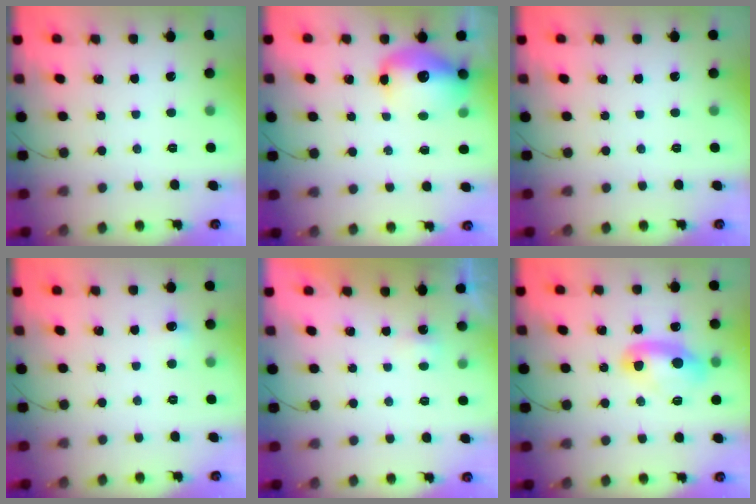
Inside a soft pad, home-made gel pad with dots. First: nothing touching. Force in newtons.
{"total": 12.2, "press": 11.9, "slide": 3.0}
{"total": 0.0}
{"total": 4.6, "press": 4.3, "slide": 1.4}
{"total": 1.6, "press": 1.5, "slide": 0.6}
{"total": 9.5, "press": 9.4, "slide": 1.3}